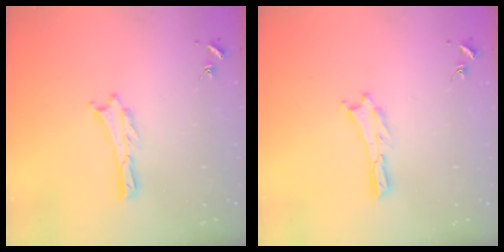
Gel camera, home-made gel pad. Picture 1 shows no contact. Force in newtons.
{"total": 0.0}